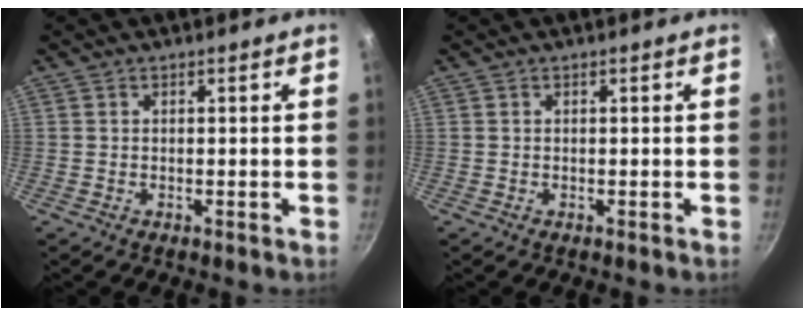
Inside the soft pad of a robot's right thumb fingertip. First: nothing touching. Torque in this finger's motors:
{"motor_torque": [-0.15, -0.15, -0.43, 0.49, 0.03]}